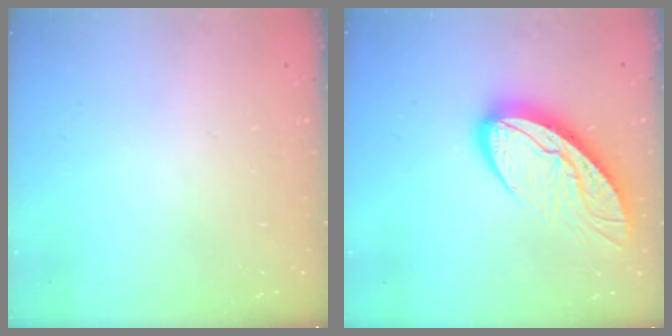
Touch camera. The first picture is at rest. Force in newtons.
{"total": 13.9, "press": 13.9, "slide": 1.2}